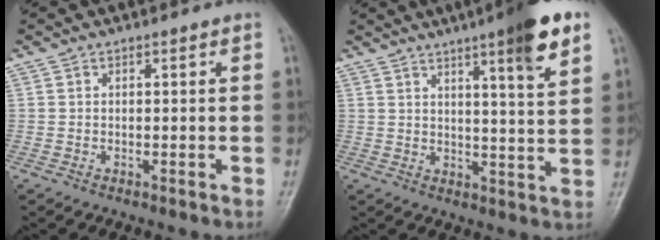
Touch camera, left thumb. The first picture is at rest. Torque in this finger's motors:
{"motor_torque": [2.57, 1.70, 1.46, -1.31, 0.23]}